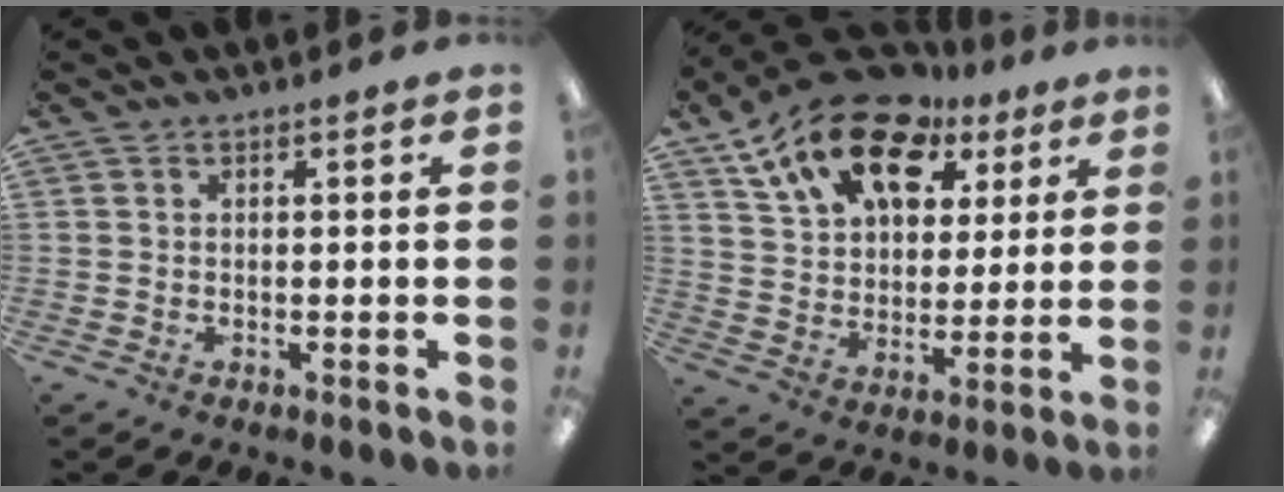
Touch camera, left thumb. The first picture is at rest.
{"total": 17.8, "force": [11.2, 10.2, 9.3], "torque": [-0.170, -0.053, 0.204]}